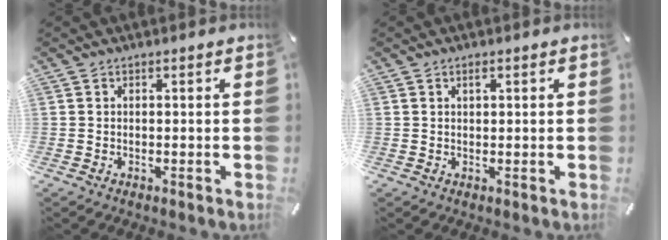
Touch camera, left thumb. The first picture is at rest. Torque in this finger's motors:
{"motor_torque": [0.05, -0.37, -0.01, 0.09, 0.00]}